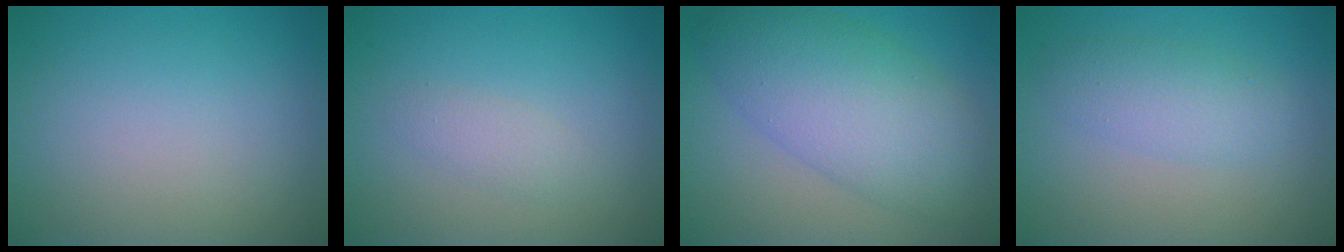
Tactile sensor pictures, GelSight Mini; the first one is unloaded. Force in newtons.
{"total": 1.4, "press": 1.4, "slide": 0.1}
{"total": 8.4, "press": 8.4, "slide": 0.2}
{"total": 3.0, "press": 3.0, "slide": 0.1}